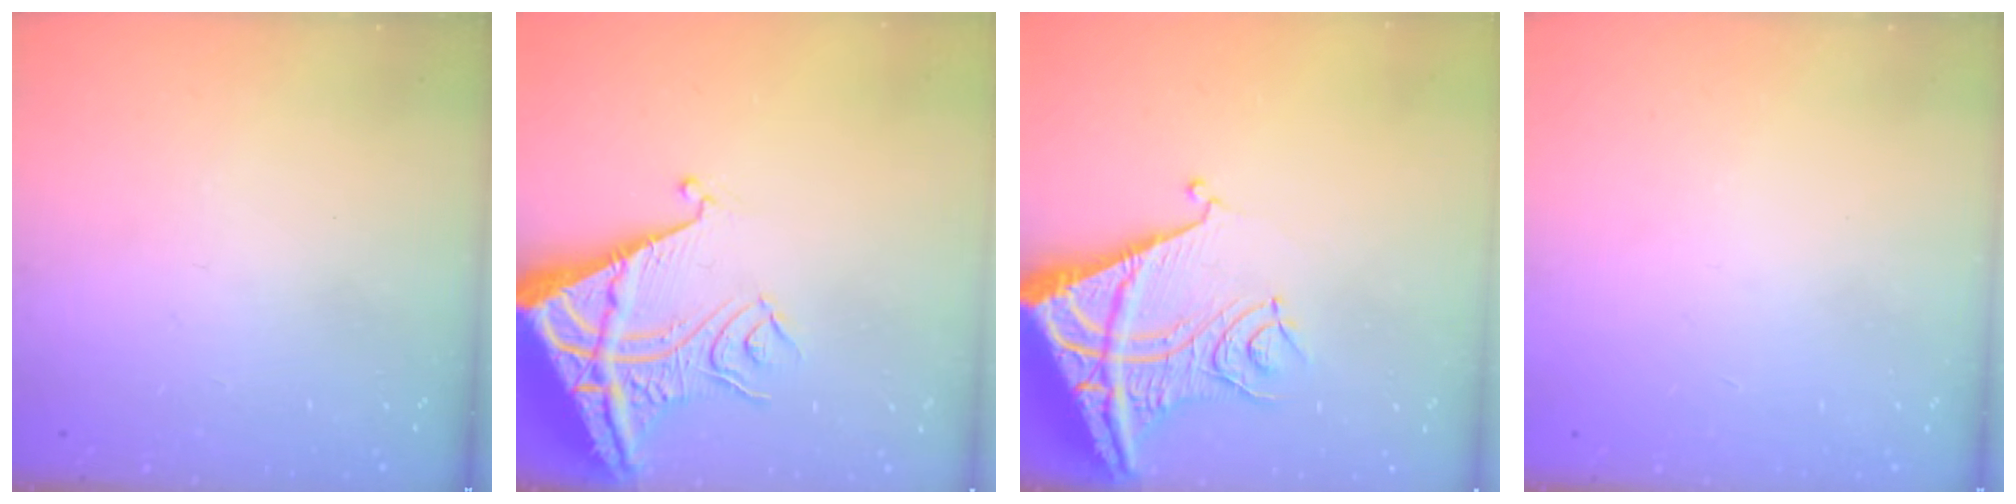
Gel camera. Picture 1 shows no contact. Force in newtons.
{"total": 11.5, "press": 11.5, "slide": 1.2}
{"total": 15.2, "press": 15.1, "slide": 1.8}
{"total": 1.5, "press": 1.5, "slide": 0.1}